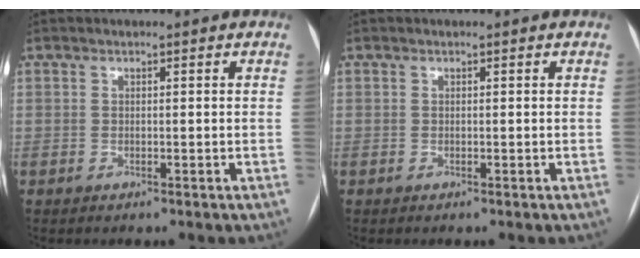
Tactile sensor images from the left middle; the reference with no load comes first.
{"total": 0.0}